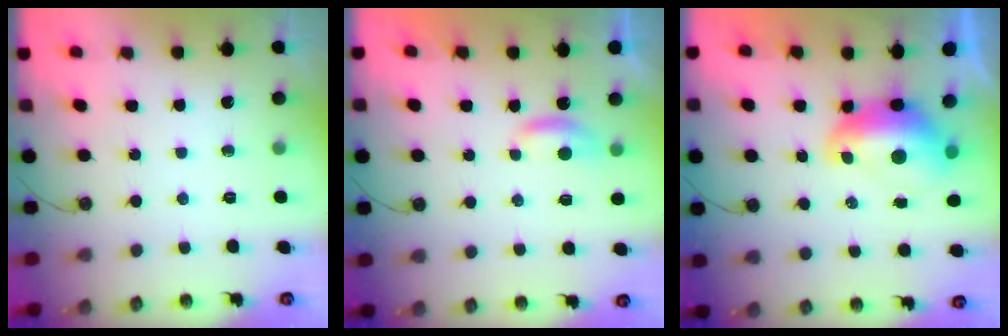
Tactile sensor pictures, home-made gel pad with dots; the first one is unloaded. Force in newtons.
{"total": 1.9, "press": 1.9, "slide": 0.5}
{"total": 2.8, "press": 2.8, "slide": 0.7}